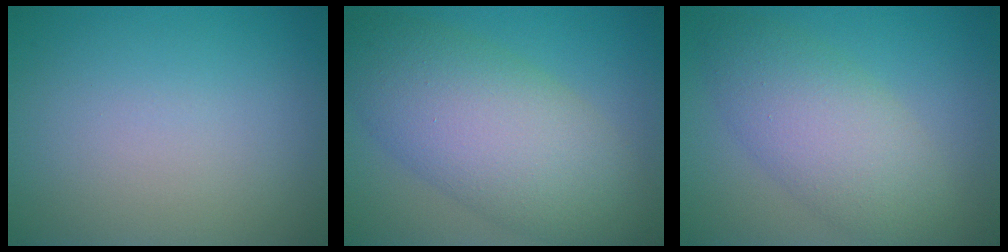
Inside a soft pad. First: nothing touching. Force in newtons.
{"total": 9.5, "press": 9.5, "slide": 0.2}
{"total": 6.0, "press": 6.0, "slide": 0.1}